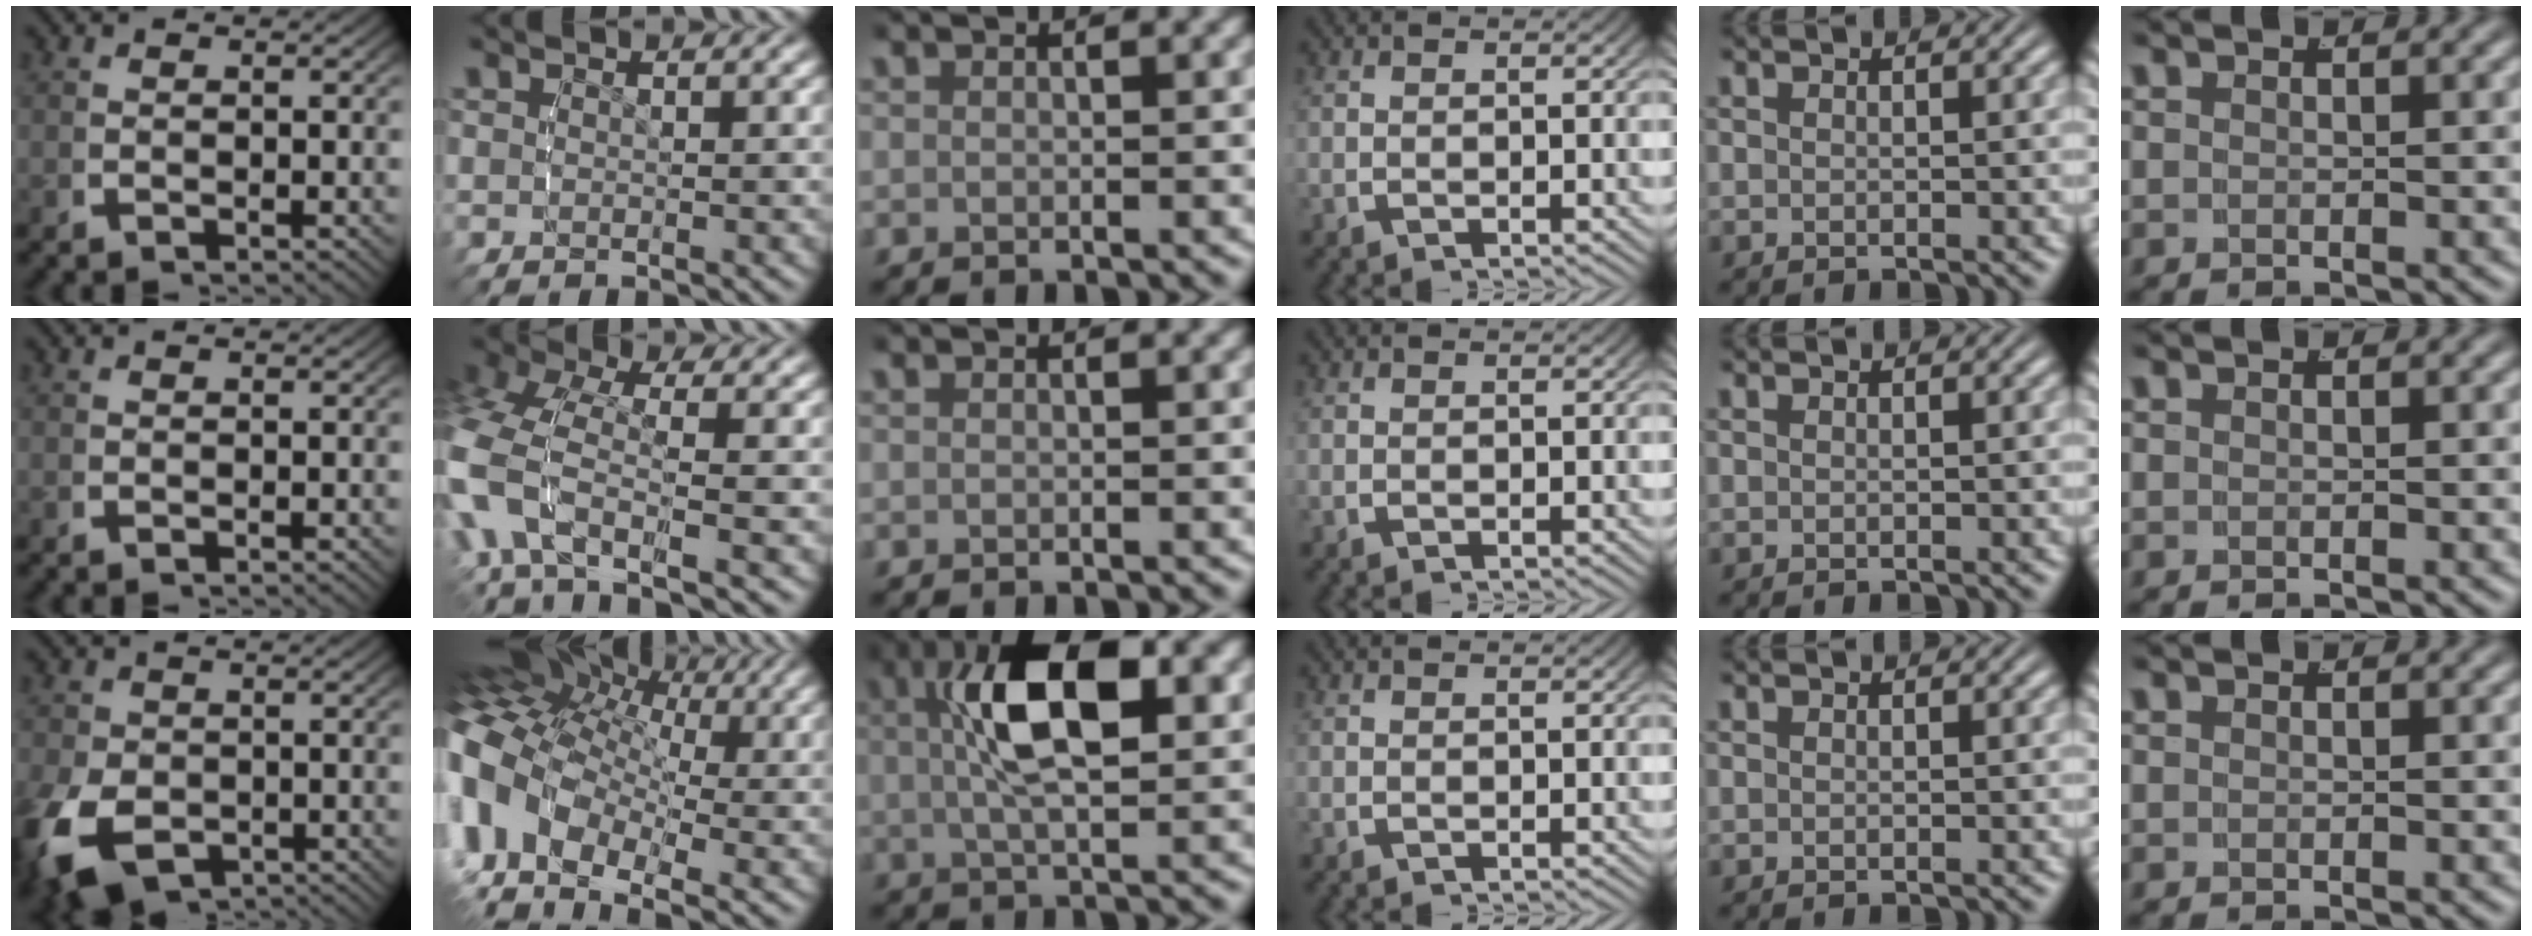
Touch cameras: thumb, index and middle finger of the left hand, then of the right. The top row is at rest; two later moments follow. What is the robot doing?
{"motion": "lift_and_place", "object": "bottle cap"}